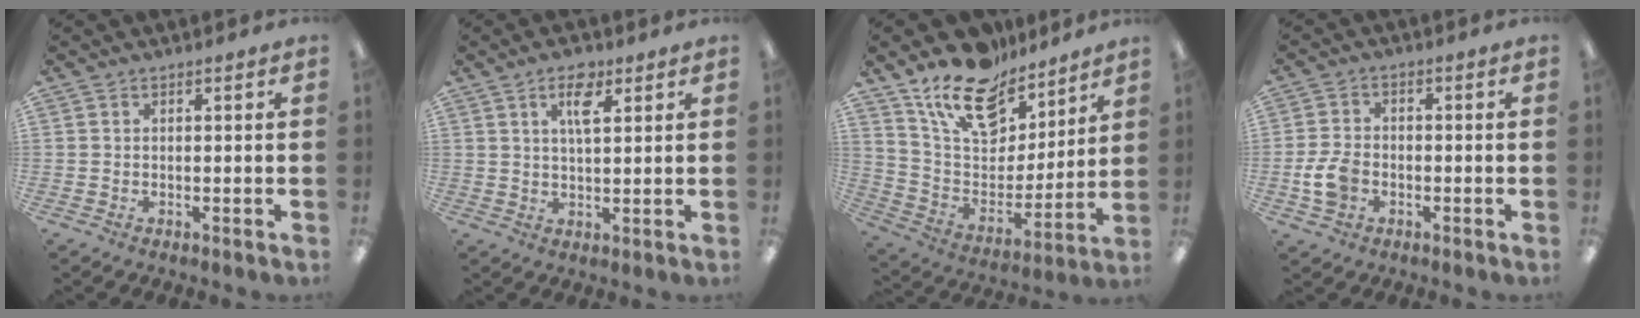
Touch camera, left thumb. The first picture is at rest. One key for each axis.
{"total": 6.5, "fx": 3.4, "fy": 2.7, "fz": 4.8, "tx": -0.081, "ty": -0.004, "tz": 0.055}
{"total": 17.9, "fx": 13.9, "fy": 8.7, "fz": 7.2, "tx": -0.149, "ty": -0.086, "tz": 0.250}
{"total": 6.6, "fx": -1.9, "fy": 4.7, "fz": 4.3, "tx": -0.096, "ty": 0.008, "tz": -0.036}